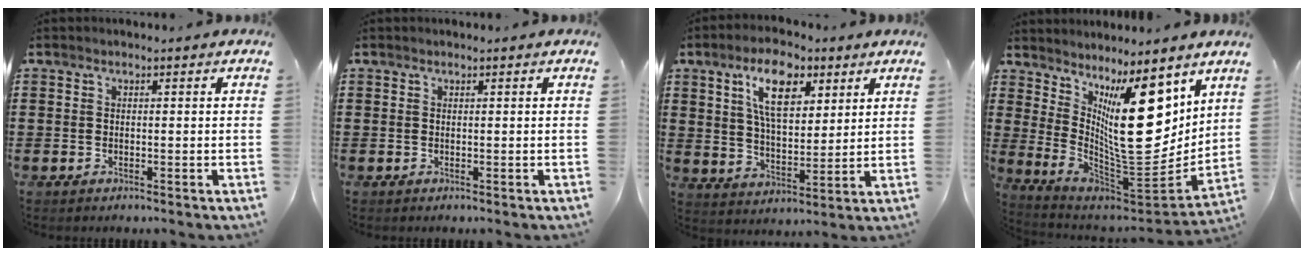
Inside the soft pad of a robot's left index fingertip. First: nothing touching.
{"total": 0.0}
{"total": 10.2, "force": [5.6, 4.5, 7.2], "torque": [-0.135, 0.000, 0.098]}
{"total": 15.4, "force": [5.3, 5.2, 13.5], "torque": [-0.240, -0.038, 0.094]}